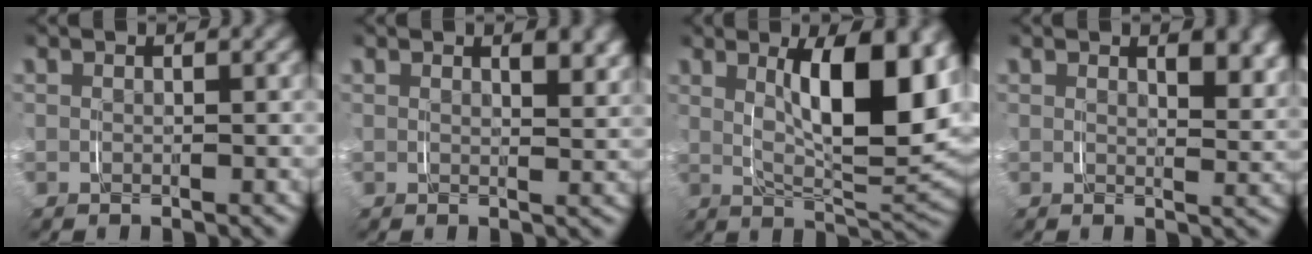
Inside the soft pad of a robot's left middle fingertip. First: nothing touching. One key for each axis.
{"total": 1.6, "fx": 1.3, "fy": 0.1, "fz": 0.9, "tx": -0.004, "ty": -0.004, "tz": 0.020}
{"total": 9.9, "fx": 1.8, "fy": 3.4, "fz": 9.2, "tx": -0.135, "ty": -0.009, "tz": 0.032}
{"total": 2.5, "fx": 1.8, "fy": 0.5, "fz": 1.7, "tx": -0.016, "ty": -0.007, "tz": 0.028}